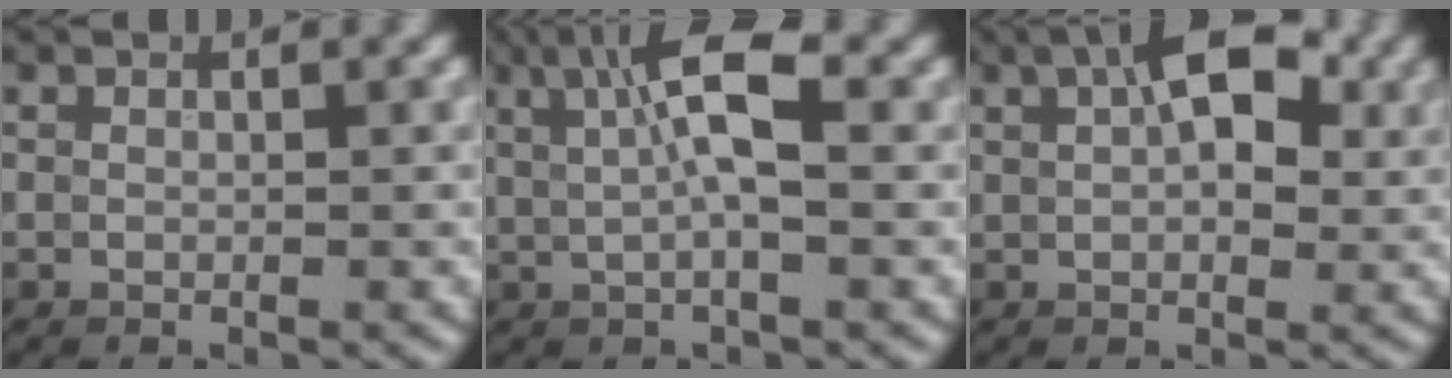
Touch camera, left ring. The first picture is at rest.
{"total": 5.1, "force": [1.3, 1.2, 4.8], "torque": [-0.085, 0.004, 0.017]}
{"total": 6.4, "force": [2.4, 3.2, 5.1], "torque": [-0.072, 0.017, 0.025]}